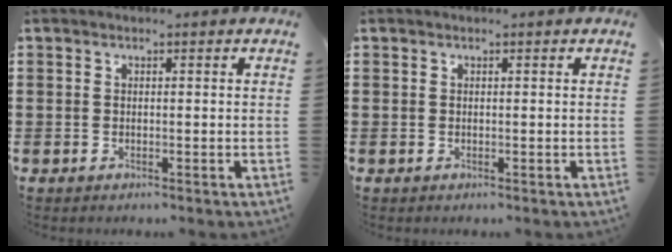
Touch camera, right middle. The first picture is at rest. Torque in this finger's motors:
{"motor_torque": [-0.03, 0.03, 0.05, -0.01]}